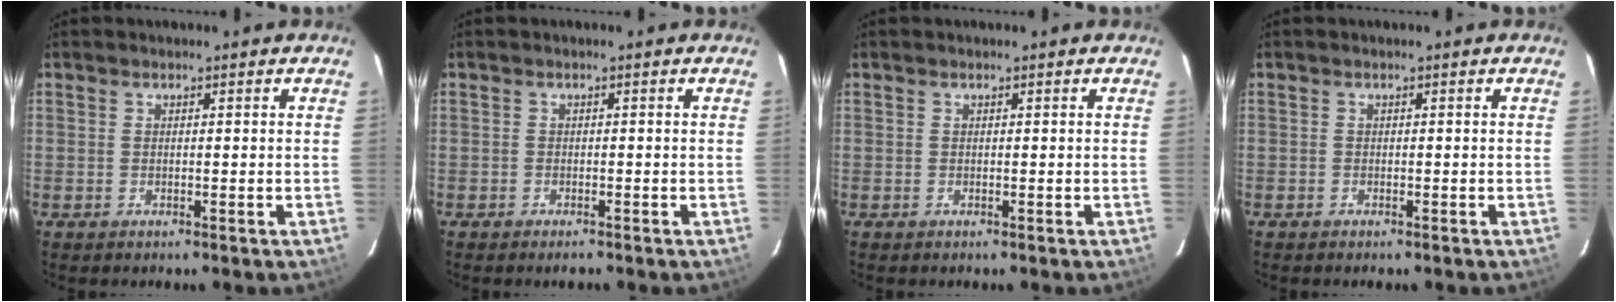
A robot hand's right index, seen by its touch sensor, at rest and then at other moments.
{"total": 1.6, "force": [-1.3, 0.8, 0.5], "torque": [-0.016, 0.000, -0.021]}
{"total": 0.0}
{"total": 0.8, "force": [-0.6, 0.5, 0.0], "torque": [-0.004, 0.002, -0.009]}